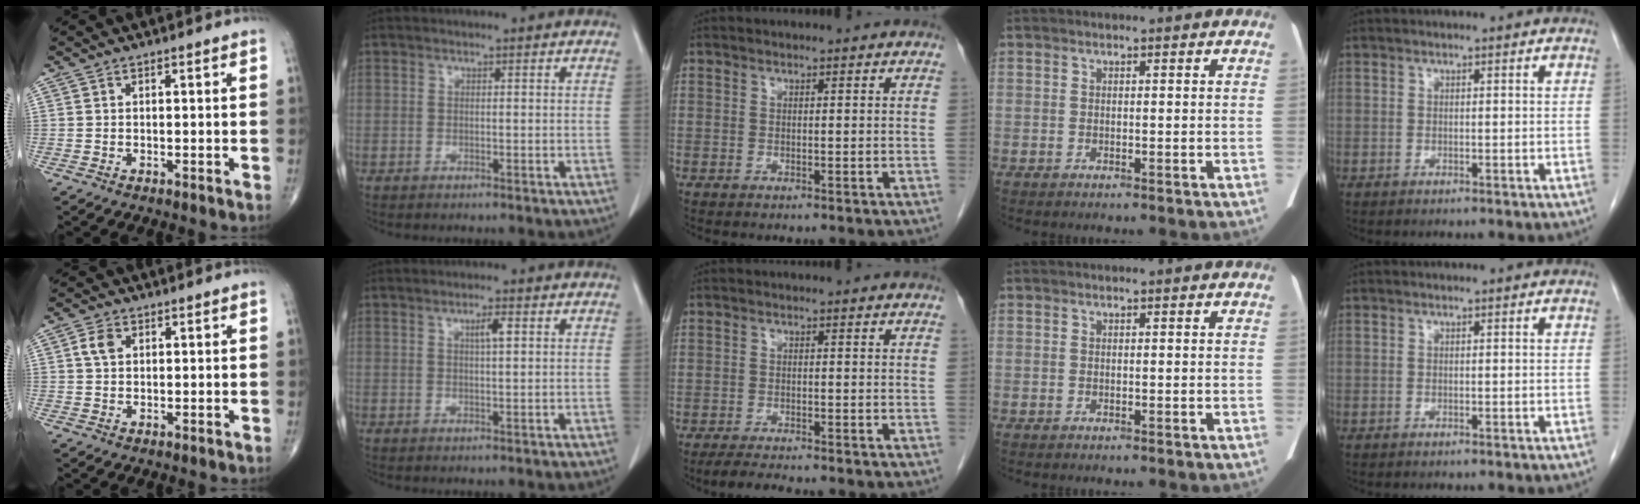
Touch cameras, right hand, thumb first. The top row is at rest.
{"thumb": {"total": 3.1, "force": [0.9, 2.1, 2.0], "torque": [-0.038, 0.004, 0.016]}, "index": {"total": 2.2, "force": [0.8, 0.2, 2.1], "torque": [-0.036, 0.000, 0.014]}, "middle": {"total": 3.1, "force": [-2.8, 0.0, 1.3], "torque": [-0.028, -0.012, -0.049]}}